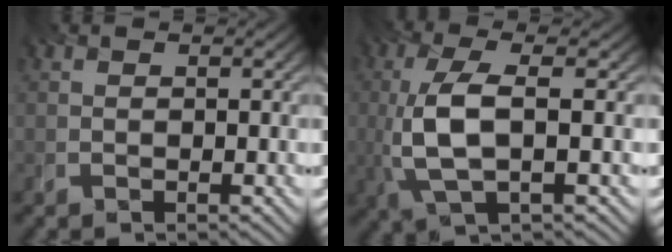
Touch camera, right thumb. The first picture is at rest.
{"total": 7.3, "force": [-0.2, 2.5, 6.9], "torque": [-0.162, 0.005, -0.007]}